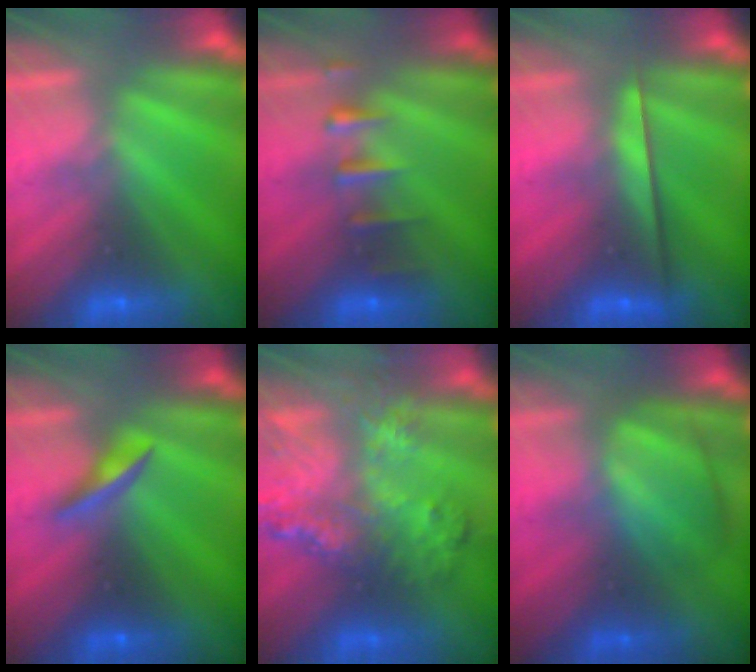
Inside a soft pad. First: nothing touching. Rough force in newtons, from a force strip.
{"total": 2.4}
{"total": 2.2}
{"total": 2.2}
{"total": 7.9}
{"total": 2.9}